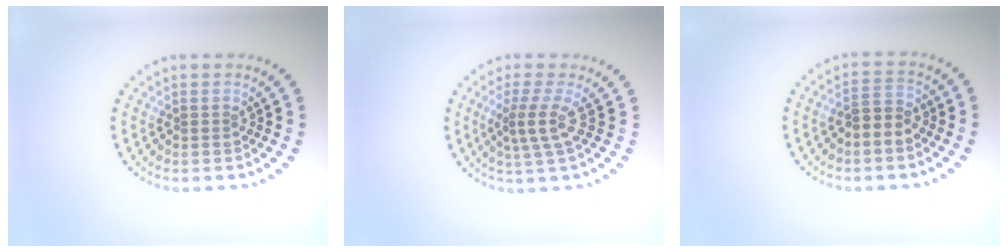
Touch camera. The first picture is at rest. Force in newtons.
{"total": 2.5, "press": 1.8, "slide": 1.8}
{"total": 2.4, "press": 2.3, "slide": 0.7}